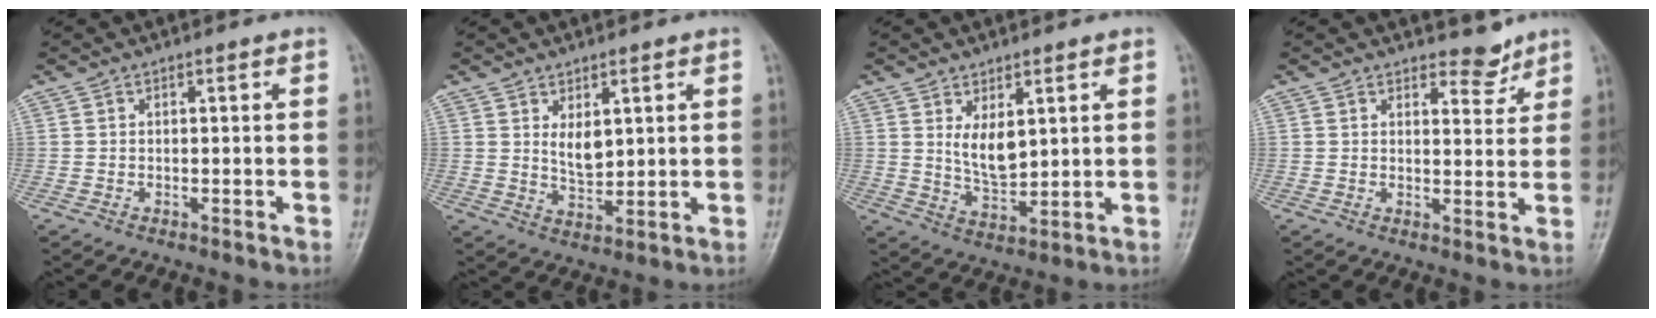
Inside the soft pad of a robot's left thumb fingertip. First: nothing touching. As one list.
[{"total": 5.0, "force": [1.9, 2.5, 3.8], "torque": [-0.055, -0.022, 0.040]}, {"total": 6.6, "force": [2.4, 3.3, 5.2], "torque": [-0.080, -0.027, 0.055]}, {"total": 4.2, "force": [3.6, 1.8, 1.3], "torque": [0.006, -0.027, 0.052]}]